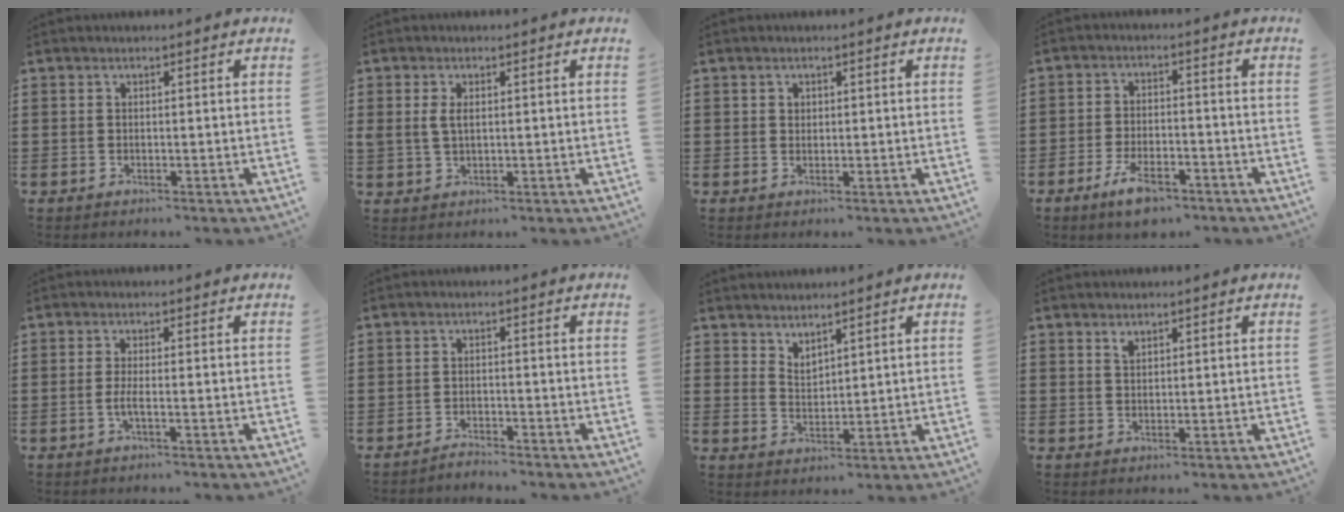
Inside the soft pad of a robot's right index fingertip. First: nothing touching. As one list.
[{"total": 2.6, "force": [0.6, 1.4, 2.1], "torque": [-0.054, 0.005, 0.007]}, {"total": 0.9, "force": [0.4, 0.8, 0.3], "torque": [-0.007, 0.003, 0.008]}, {"total": 5.6, "force": [-3.7, 2.2, 3.6], "torque": [-0.075, 0.005, -0.070]}, {"total": 2.3, "force": [-0.8, 0.1, 2.1], "torque": [-0.053, -0.007, -0.020]}, {"total": 1.8, "force": [-1.8, 0.1, -0.1], "torque": [-0.004, 0.005, -0.038]}, {"total": 2.7, "force": [2.6, 0.4, -0.4], "torque": [0.000, -0.006, 0.051]}, {"total": 1.3, "force": [1.1, 0.6, 0.5], "torque": [-0.012, 0.001, 0.020]}]